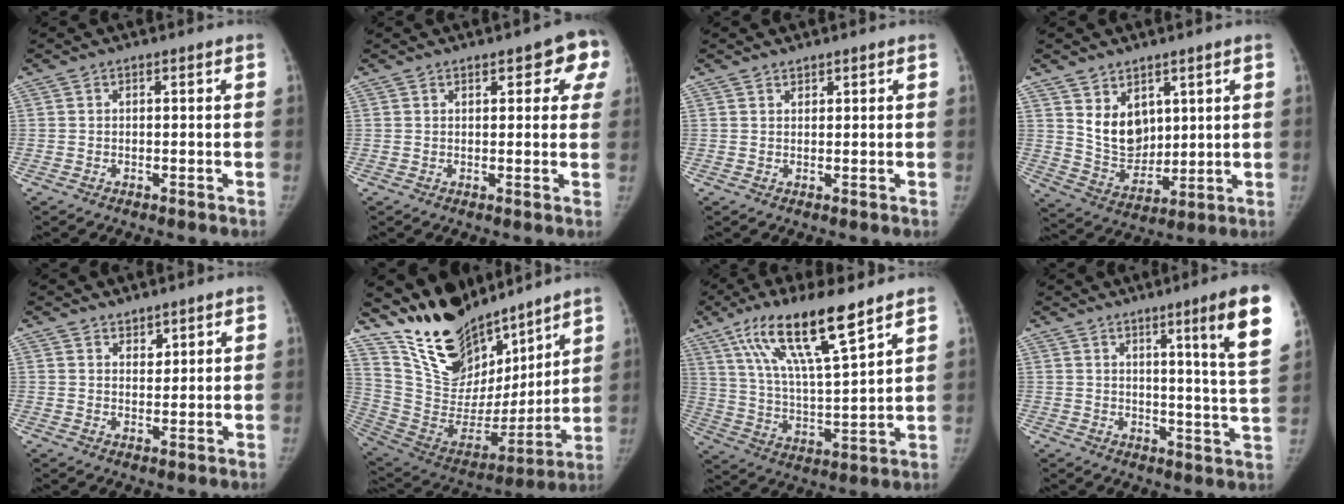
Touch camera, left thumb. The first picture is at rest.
{"total": 7.1, "force": [3.4, 3.1, 5.4], "torque": [-0.026, -0.007, 0.030]}
{"total": 1.1, "force": [1.0, 0.4, 0.1], "torque": [0.007, -0.007, 0.014]}
{"total": 9.3, "force": [4.0, 6.7, 5.0], "torque": [-0.056, -0.040, 0.094]}
{"total": 2.7, "force": [2.2, 1.5, 0.6], "torque": [0.009, -0.016, 0.036]}
{"total": 23.3, "force": [19.1, 9.8, 9.0], "torque": [-0.114, -0.104, 0.340]}
{"total": 17.6, "force": [11.1, 3.2, 13.3], "torque": [-0.234, -0.043, 0.210]}
{"total": 12.9, "force": [6.7, -0.2, 11.0], "torque": [-0.143, -0.041, 0.090]}